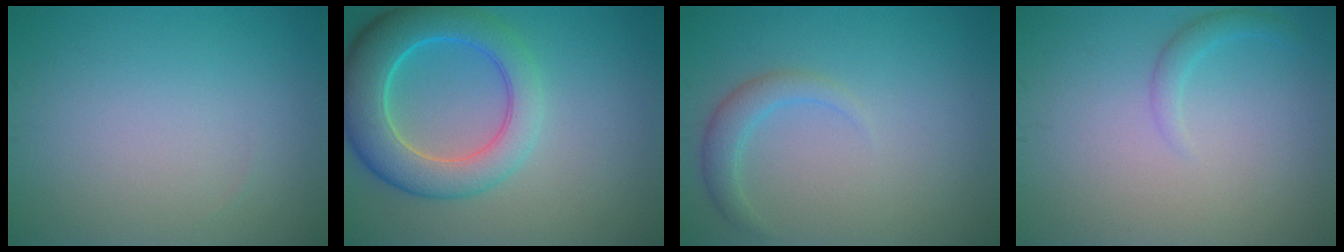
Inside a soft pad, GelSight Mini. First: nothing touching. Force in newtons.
{"total": 7.8, "press": 7.8, "slide": 0.4}
{"total": 2.1, "press": 2.1, "slide": 0.1}
{"total": 1.4, "press": 1.4, "slide": 0.1}